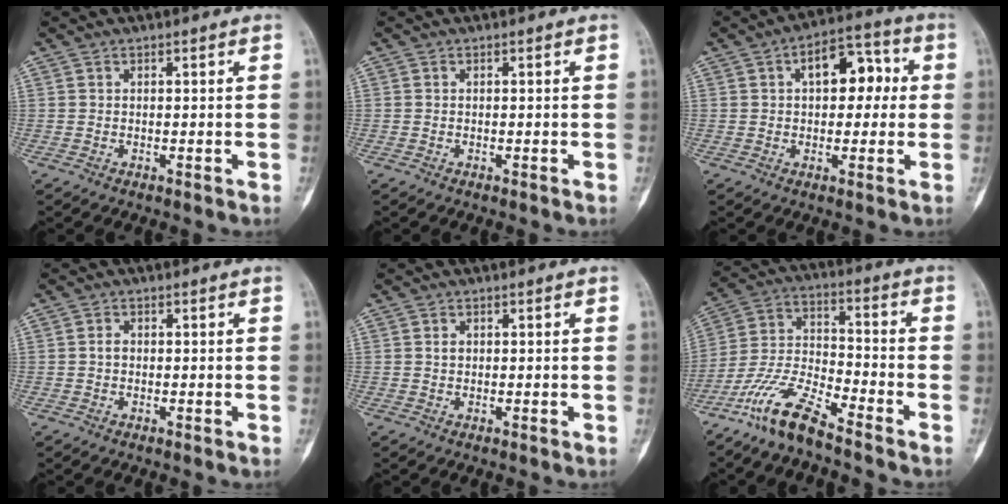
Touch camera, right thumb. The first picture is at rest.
{"total": 0.0}
{"total": 11.0, "force": [2.0, 6.5, 8.7], "torque": [-0.086, 0.027, 0.023]}
{"total": 1.4, "force": [0.0, 1.1, 0.8], "torque": [-0.007, 0.004, -0.004]}
{"total": 1.2, "force": [0.2, 1.0, 0.6], "torque": [-0.003, 0.001, 0.004]}
{"total": 12.0, "force": [-9.3, 2.8, 7.1], "torque": [-0.148, 0.057, -0.188]}